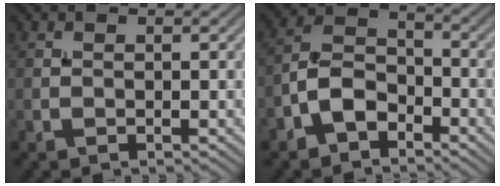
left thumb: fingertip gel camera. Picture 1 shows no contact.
{"total": 5.6, "force": [-3.3, 3.2, 3.2], "torque": [-0.059, 0.010, -0.080]}